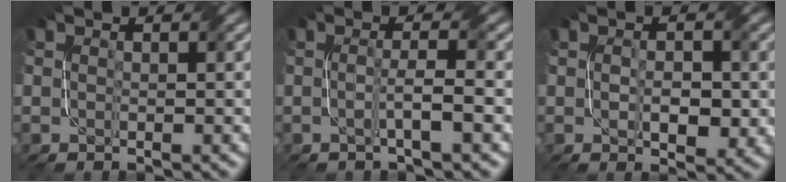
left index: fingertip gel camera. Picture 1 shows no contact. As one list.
[{"total": 2.4, "force": [-0.6, 0.1, 2.3], "torque": [-0.042, 0.005, -0.016]}, {"total": 3.6, "force": [-0.3, 1.9, 3.0], "torque": [-0.051, -0.005, 0.000]}]